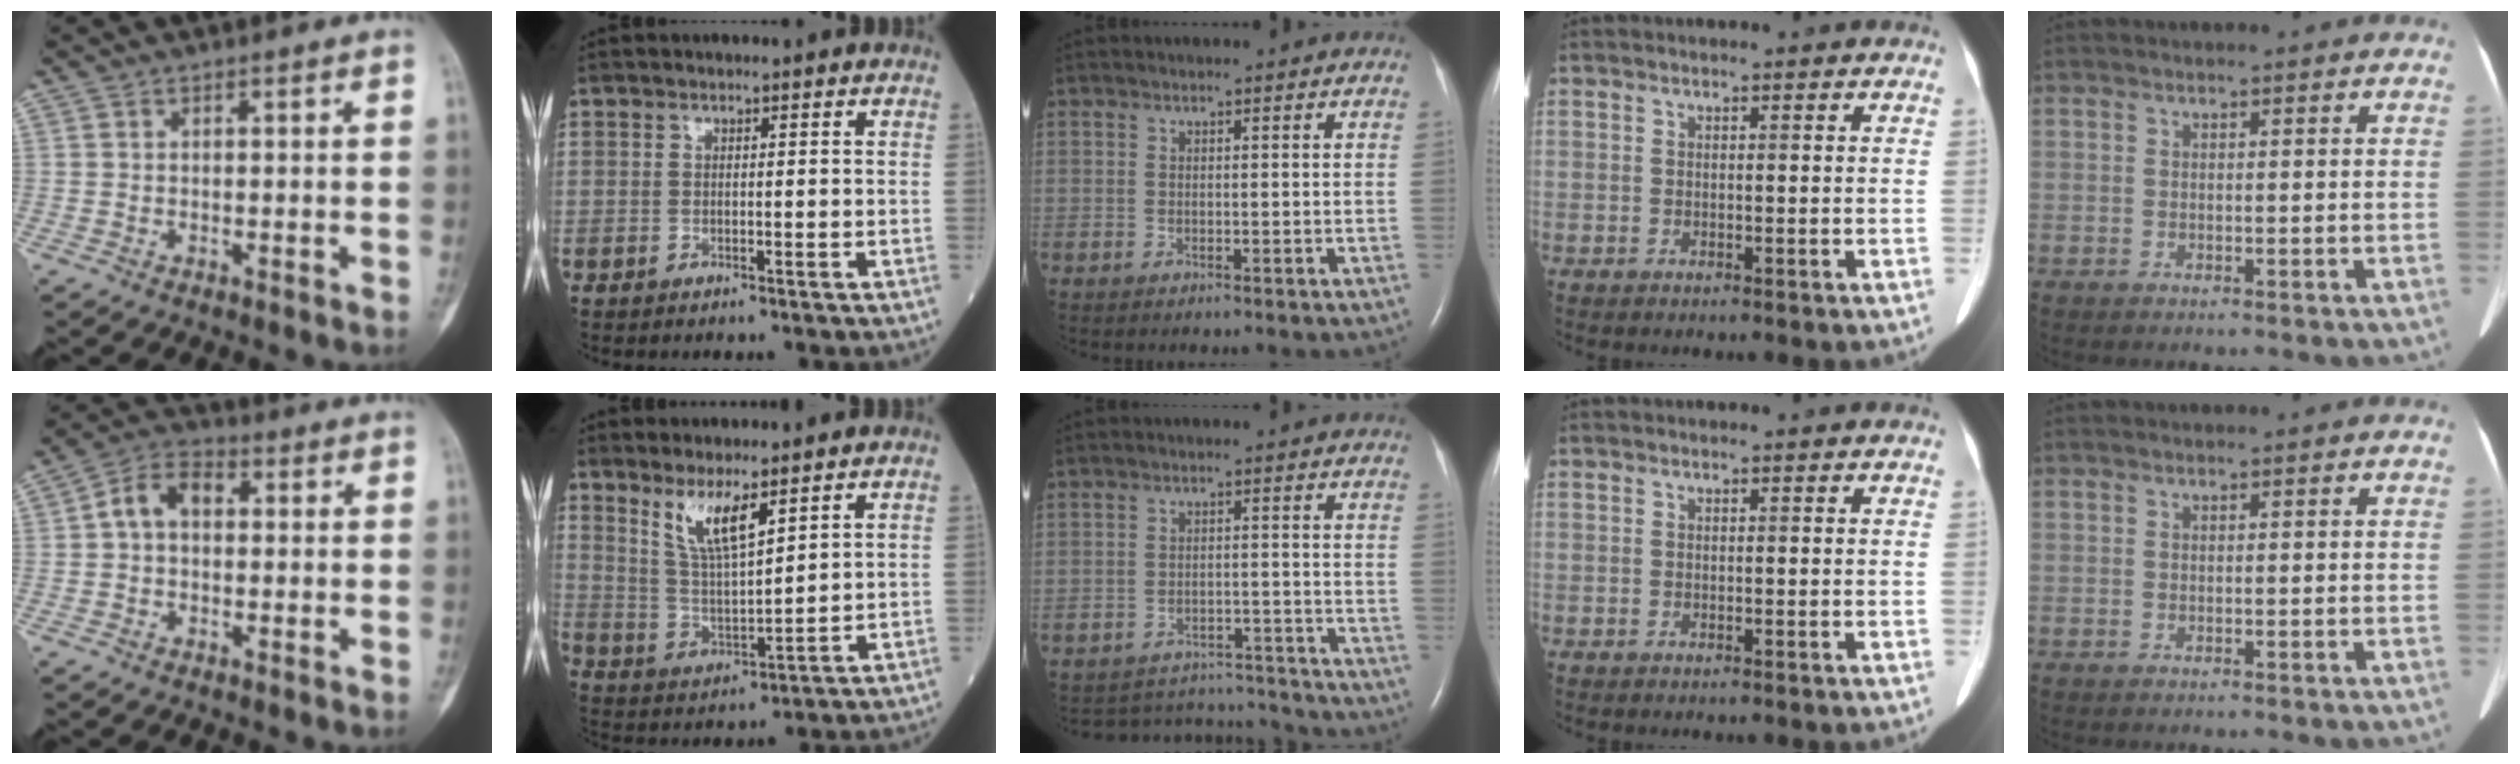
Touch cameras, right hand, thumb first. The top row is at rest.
{"thumb": {"total": 7.3, "force": [0.7, 5.1, 5.2], "torque": [-0.078, 0.027, 0.002]}, "index": {"total": 7.1, "force": [4.7, 0.9, 5.3], "torque": [-0.107, -0.012, 0.097]}, "middle": {"total": 10.0, "force": [-9.9, 1.7, -0.6], "torque": [0.006, 0.021, -0.133]}}